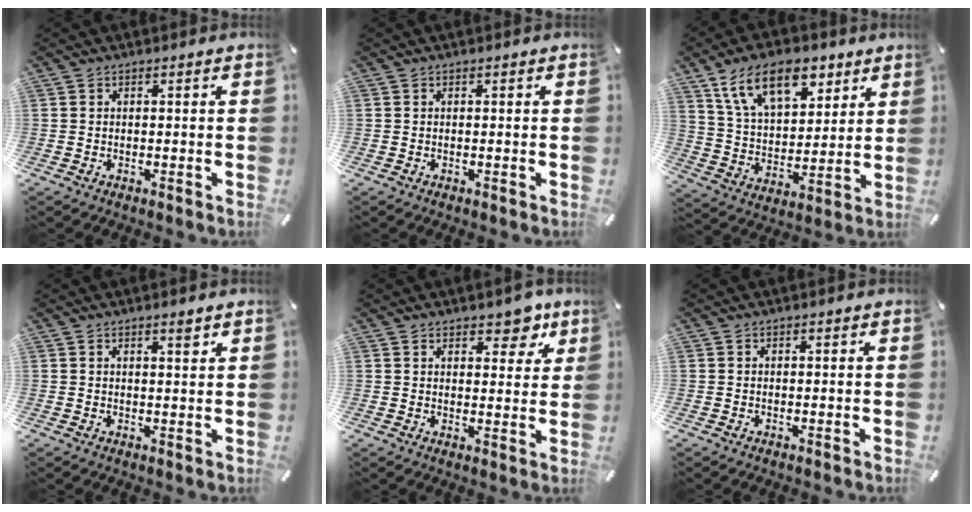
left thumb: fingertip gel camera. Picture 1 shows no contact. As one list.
[{"total": 0.0}, {"total": 15.5, "force": [8.9, 8.9, 9.1], "torque": [-0.160, -0.023, 0.164]}, {"total": 2.0, "force": [1.5, 0.4, 1.3], "torque": [-0.019, -0.005, 0.024]}, {"total": 6.6, "force": [4.7, 3.7, 2.9], "torque": [-0.015, -0.028, 0.075]}, {"total": 0.0}]